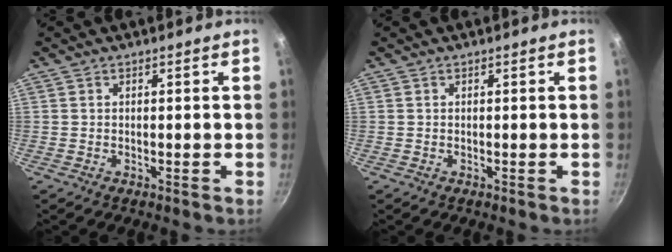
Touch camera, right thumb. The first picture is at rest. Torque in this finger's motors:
{"motor_torque": [-0.10, 0.10, 0.00, 0.00, 0.01]}